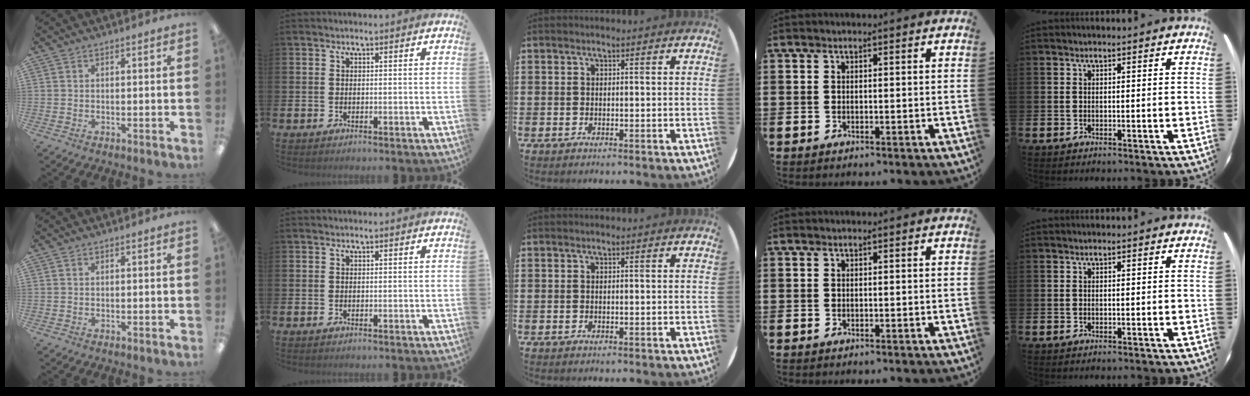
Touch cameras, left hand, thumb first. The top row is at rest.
{}